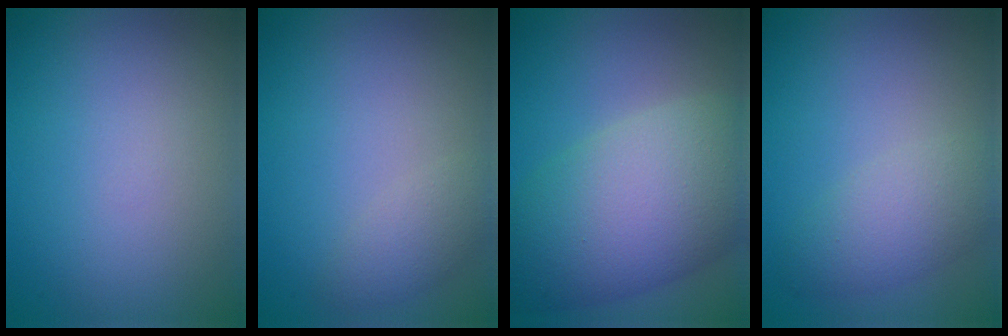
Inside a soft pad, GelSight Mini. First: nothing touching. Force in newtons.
{"total": 1.9, "press": 1.9, "slide": 0.2}
{"total": 10.9, "press": 10.9, "slide": 0.7}
{"total": 3.3, "press": 3.3, "slide": 0.2}